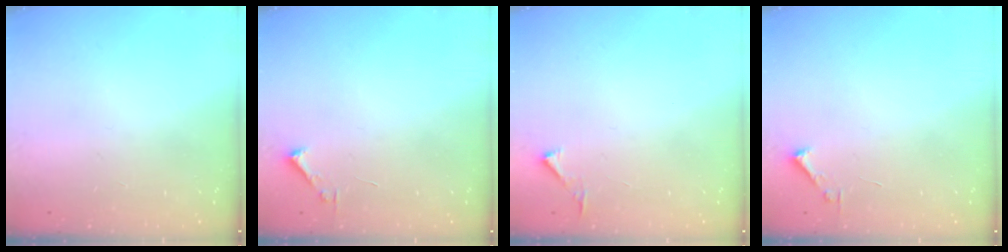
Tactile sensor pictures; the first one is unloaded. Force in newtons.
{"total": 1.7, "press": 1.7, "slide": 0.2}
{"total": 2.8, "press": 2.8, "slide": 0.3}
{"total": 1.7, "press": 1.7, "slide": 0.2}